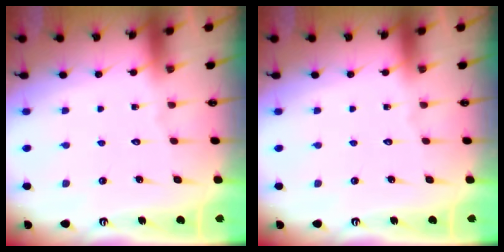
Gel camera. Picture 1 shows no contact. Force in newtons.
{"total": 0.0}